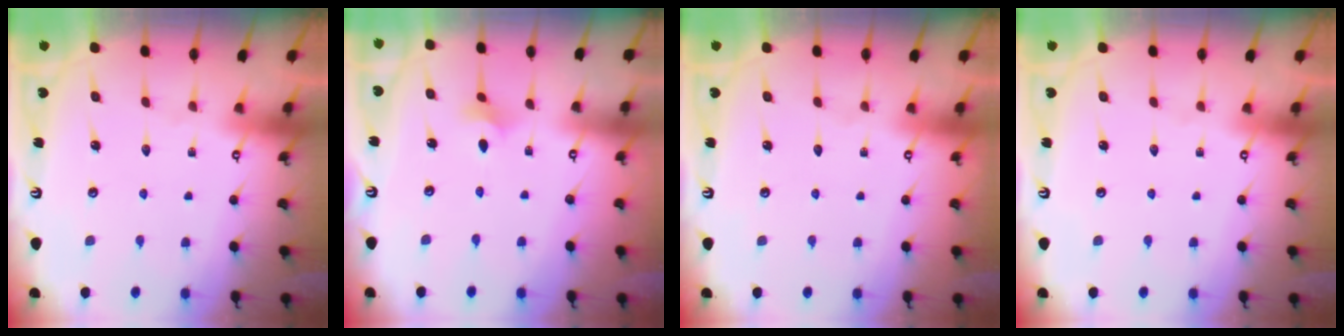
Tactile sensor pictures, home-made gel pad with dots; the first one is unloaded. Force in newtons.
{"total": 3.0, "press": 2.9, "slide": 0.7}
{"total": 0.0}
{"total": 0.0}